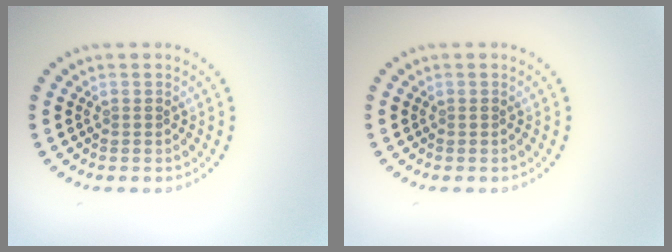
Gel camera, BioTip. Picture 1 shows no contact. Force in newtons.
{"total": 0.0}